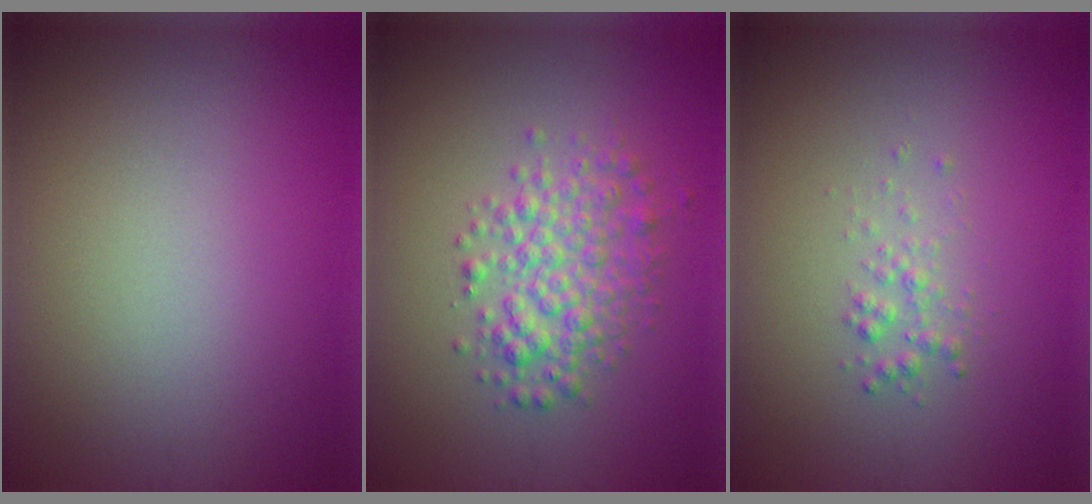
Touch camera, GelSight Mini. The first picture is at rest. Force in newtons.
{"total": 3.8, "press": 3.8, "slide": 0.1}
{"total": 1.1, "press": 1.1, "slide": 0.1}